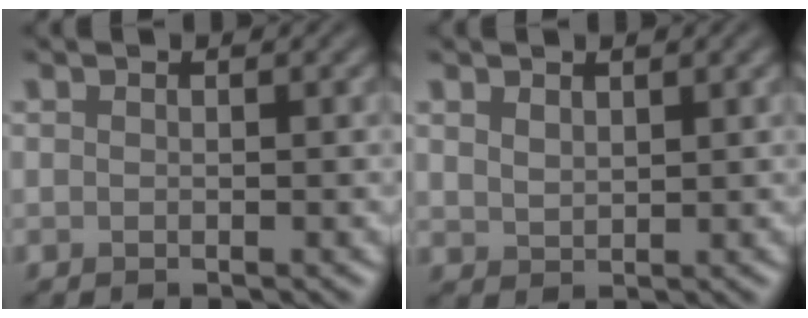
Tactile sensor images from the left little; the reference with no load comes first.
{"total": 1.6, "force": [1.1, 0.8, 0.7], "torque": [-0.018, -0.001, 0.026]}